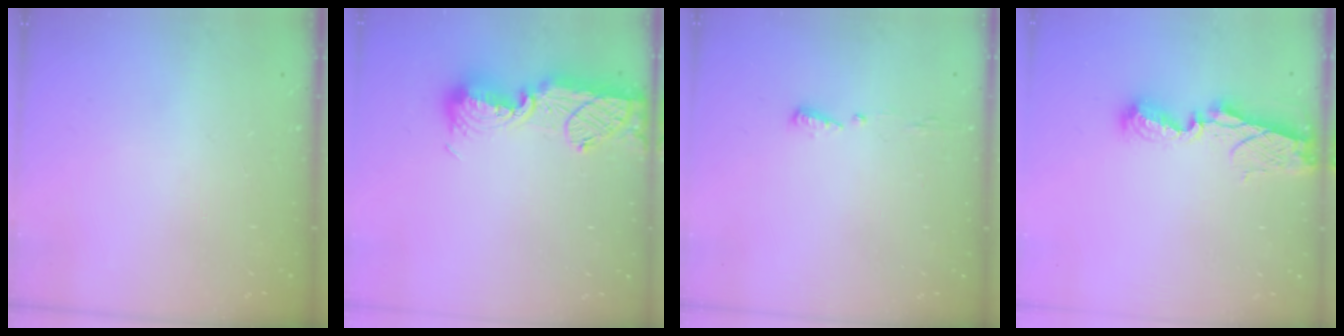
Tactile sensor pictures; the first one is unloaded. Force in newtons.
{"total": 12.9, "press": 12.8, "slide": 1.2}
{"total": 4.7, "press": 4.7, "slide": 0.4}
{"total": 8.4, "press": 8.4, "slide": 1.1}